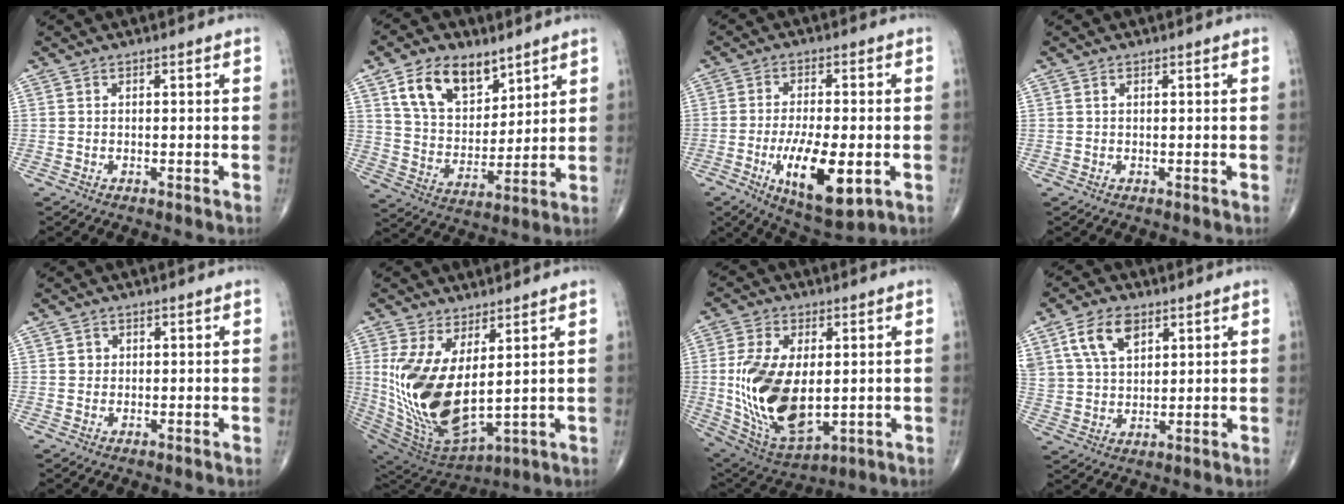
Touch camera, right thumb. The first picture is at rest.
{"total": 13.8, "force": [7.8, 8.3, 7.8], "torque": [-0.105, -0.040, 0.151]}
{"total": 13.5, "force": [-3.9, 5.1, 11.9], "torque": [-0.193, -0.007, -0.055]}
{"total": 0.6, "force": [0.3, 0.3, 0.3], "torque": [-0.006, 0.001, 0.007]}
{"total": 1.4, "force": [0.3, 1.3, 0.3], "torque": [0.002, 0.001, 0.003]}
{"total": 17.7, "force": [2.7, 8.3, 15.4], "torque": [-0.313, -0.039, 0.080]}
{"total": 19.5, "force": [-0.1, 10.8, 16.2], "torque": [-0.305, -0.014, 0.023]}
{"total": 9.6, "force": [4.9, 5.7, 6.0], "torque": [-0.102, -0.011, 0.099]}